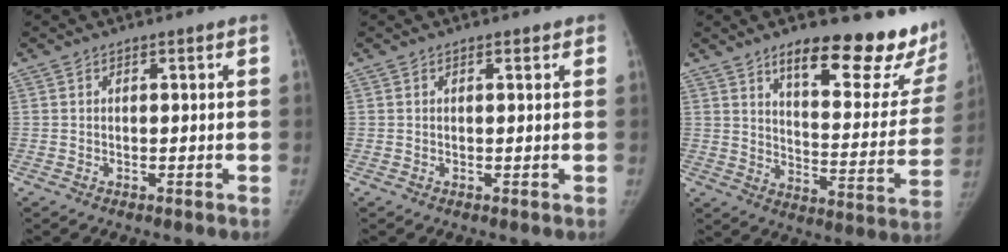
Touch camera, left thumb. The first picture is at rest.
{"total": 0.9, "force": [0.5, 0.4, 0.5], "torque": [-0.006, -0.002, 0.004]}
{"total": 23.7, "force": [16.5, 7.5, 15.3], "torque": [-0.157, -0.103, 0.223]}